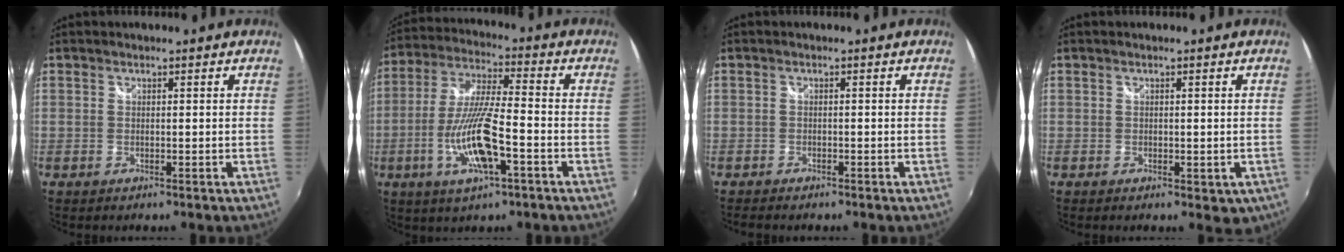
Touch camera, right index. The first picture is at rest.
{"total": 13.9, "force": [-5.1, 2.9, 12.6], "torque": [-0.259, -0.012, -0.095]}
{"total": 2.7, "force": [-2.4, 0.9, 1.0], "torque": [-0.029, -0.015, -0.041]}
{"total": 3.0, "force": [-0.9, 1.9, 2.2], "torque": [-0.030, -0.008, -0.010]}